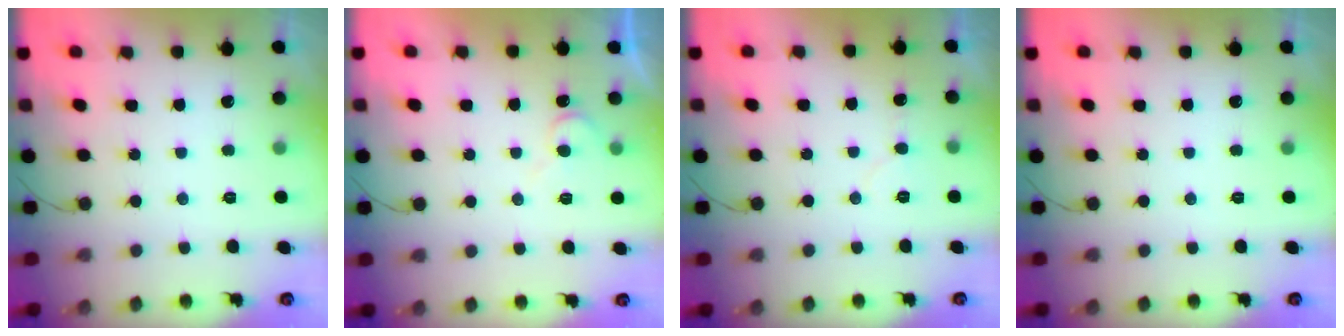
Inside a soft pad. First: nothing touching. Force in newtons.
{"total": 5.8, "press": 5.8, "slide": 0.8}
{"total": 5.3, "press": 5.3, "slide": 0.5}
{"total": 0.0}